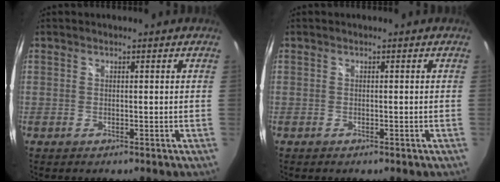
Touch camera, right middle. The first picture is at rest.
{"total": 1.0, "force": [-0.6, 0.5, 0.5], "torque": [-0.008, -0.003, -0.011]}